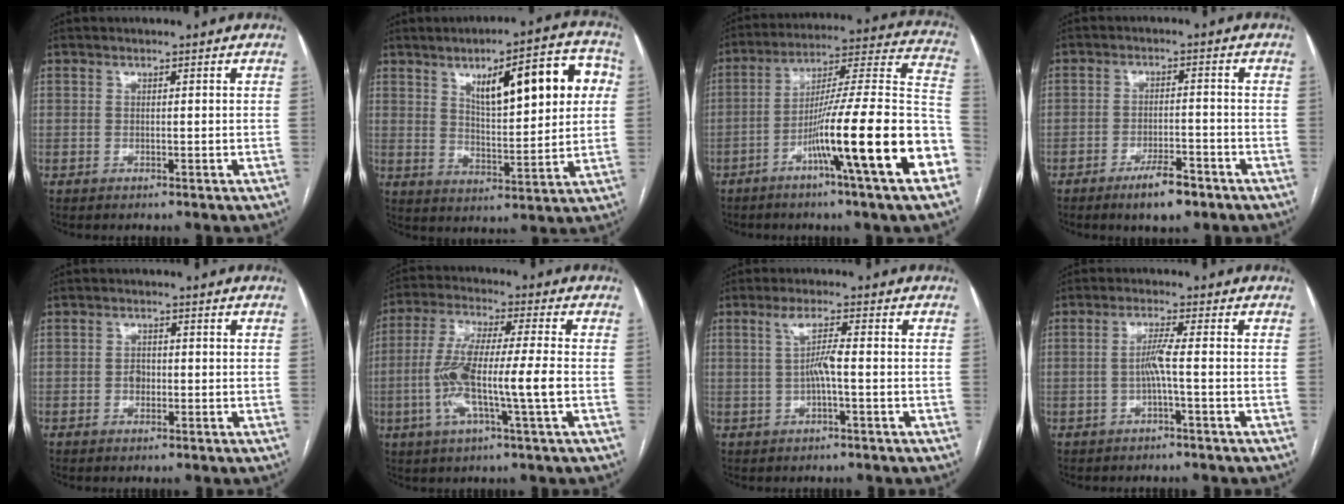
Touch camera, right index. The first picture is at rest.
{"total": 15.3, "force": [5.2, 4.2, 13.8], "torque": [-0.187, 0.024, 0.077]}
{"total": 22.1, "force": [-8.8, -0.5, 20.2], "torque": [-0.261, -0.002, -0.146]}
{"total": 5.9, "force": [-4.0, 1.6, 4.0], "torque": [-0.070, -0.002, -0.063]}
{"total": 1.2, "force": [-0.3, 0.9, 0.8], "torque": [-0.012, 0.003, -0.005]}
{"total": 11.9, "force": [-2.3, 0.4, 11.7], "torque": [-0.234, 0.005, -0.050]}
{"total": 3.6, "force": [0.0, -0.1, 3.6], "torque": [-0.071, 0.007, 0.003]}
{"total": 3.0, "force": [-0.7, -0.6, 2.9], "torque": [-0.055, 0.005, -0.012]}